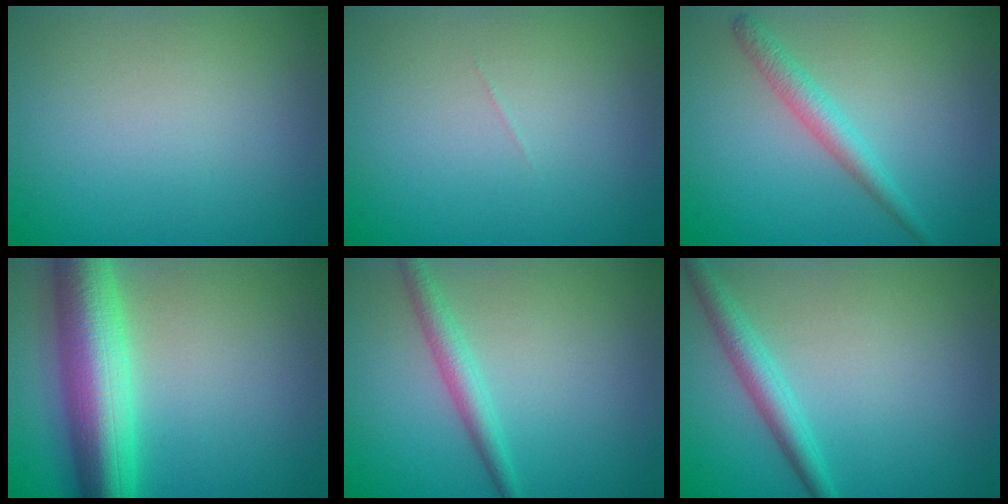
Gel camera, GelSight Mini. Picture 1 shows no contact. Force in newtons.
{"total": 0.0}
{"total": 2.4, "press": 2.4, "slide": 0.1}
{"total": 9.5, "press": 9.5, "slide": 0.1}
{"total": 2.3, "press": 2.3, "slide": 0.0}
{"total": 2.7, "press": 2.7, "slide": 0.1}